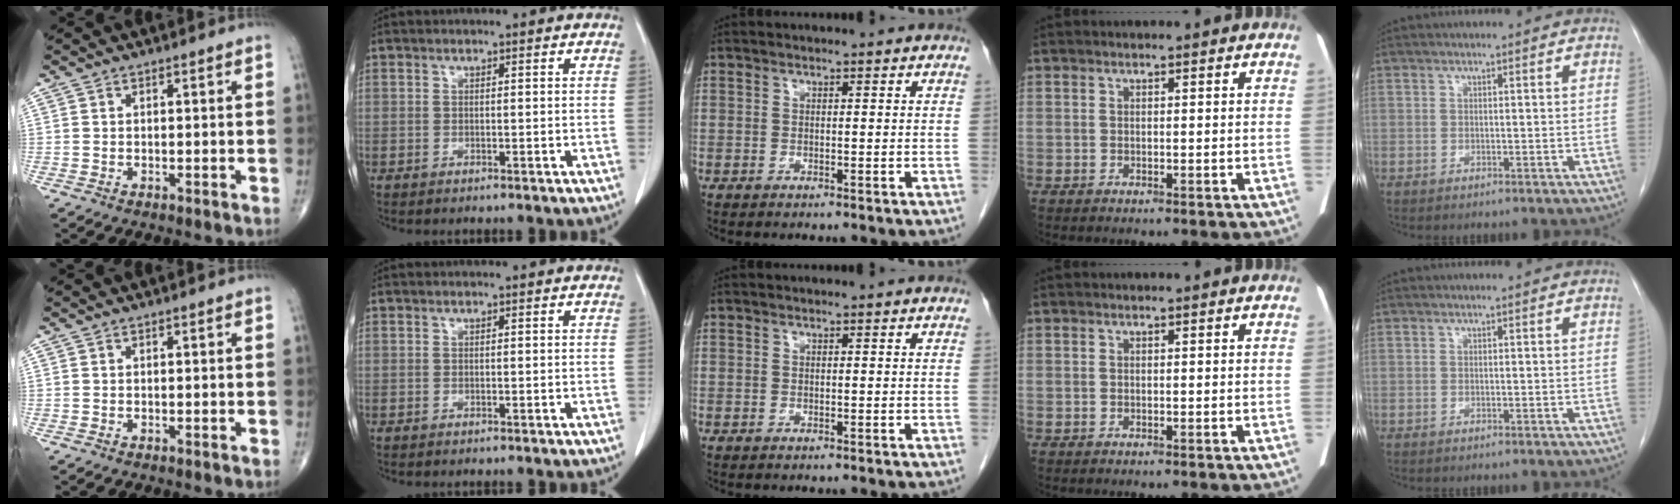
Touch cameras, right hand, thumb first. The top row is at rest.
{}